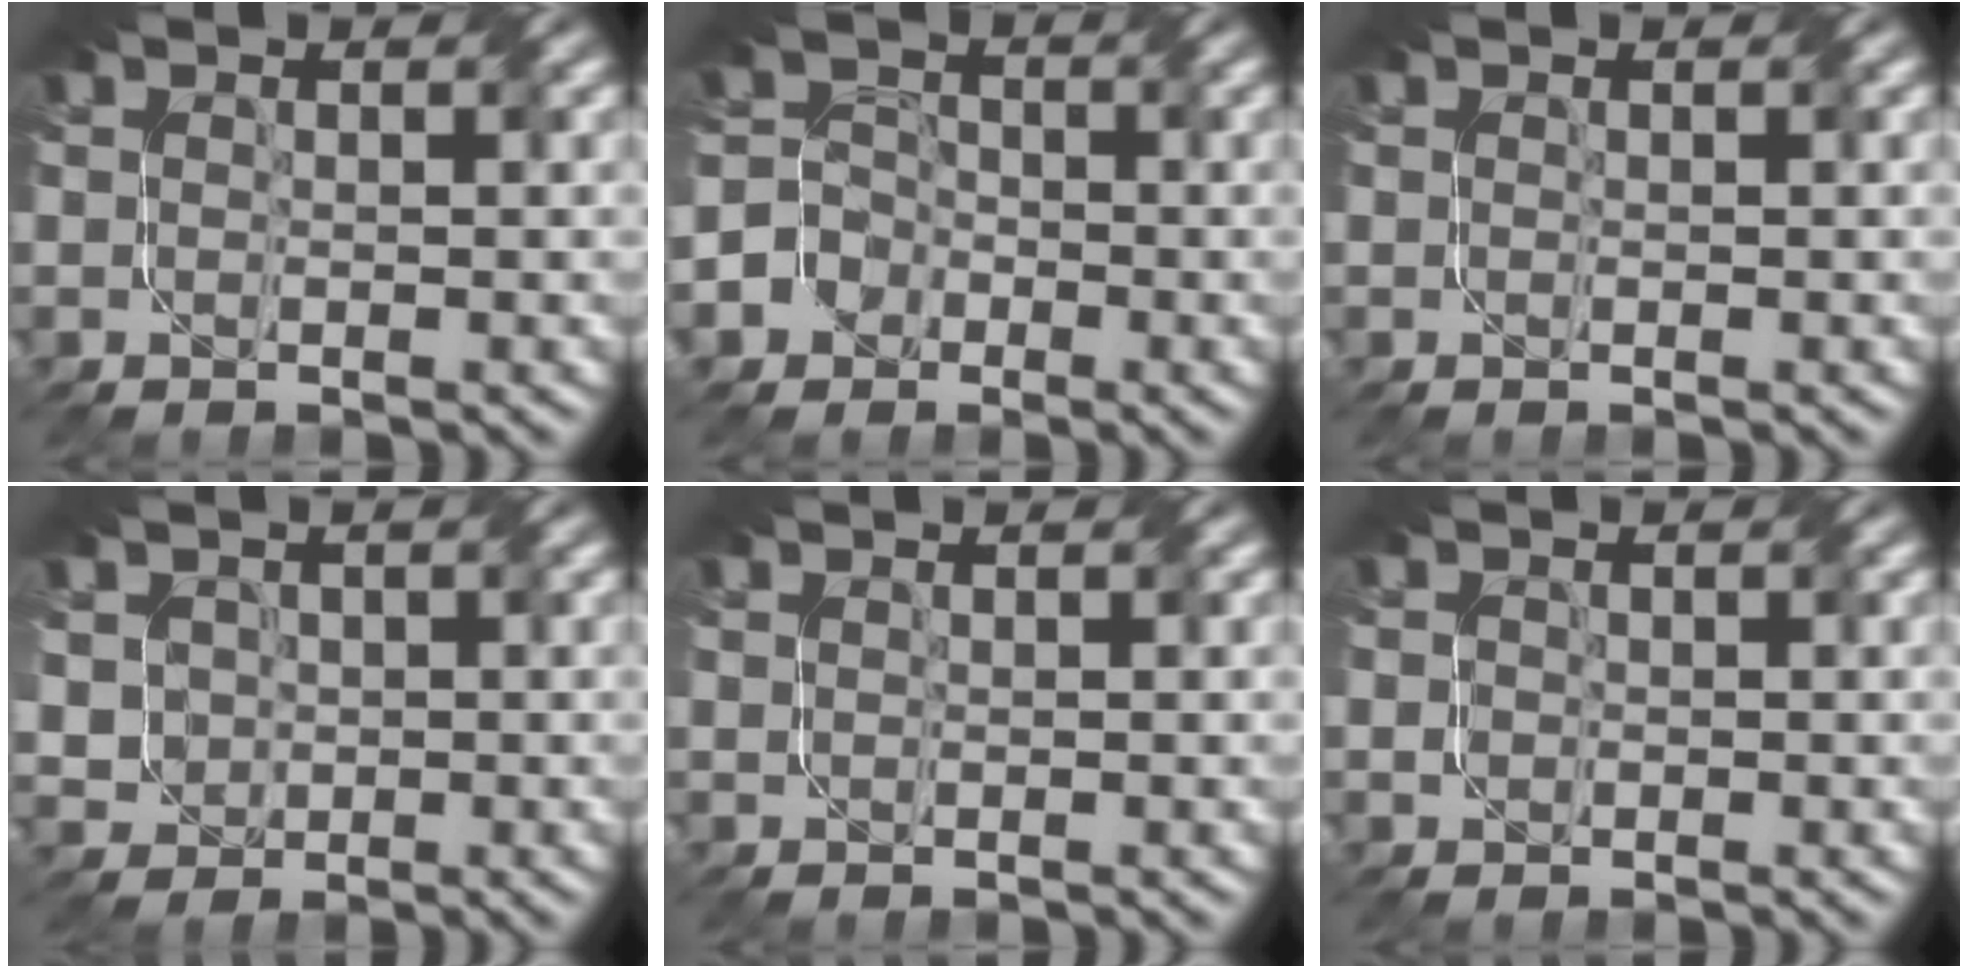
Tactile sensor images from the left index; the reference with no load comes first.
{"total": 4.2, "force": [-2.5, 3.4, 0.2], "torque": [0.007, 0.006, -0.062]}
{"total": 0.0}
{"total": 2.6, "force": [0.3, 2.5, 0.7], "torque": [-0.023, 0.006, 0.013]}
{"total": 0.0}
{"total": 0.7, "force": [-0.2, 0.6, 0.2], "torque": [-0.004, 0.005, -0.004]}